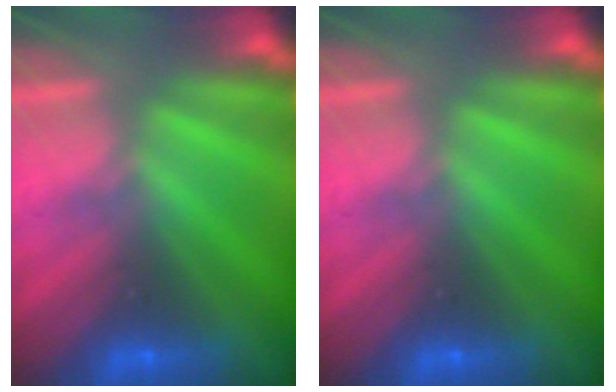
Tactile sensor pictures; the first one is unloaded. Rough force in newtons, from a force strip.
{"total": 0.0}